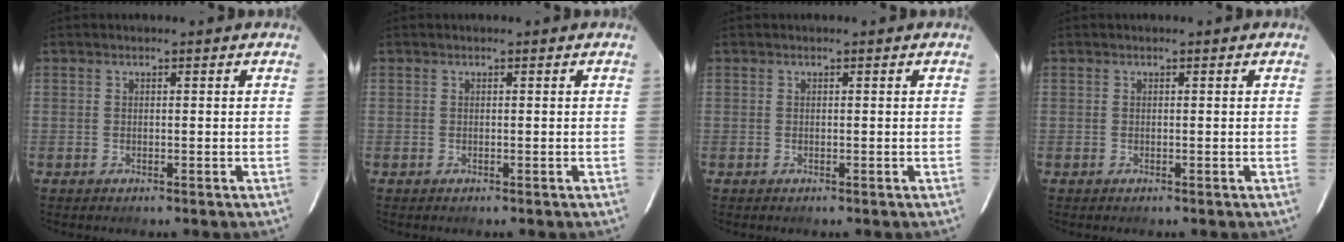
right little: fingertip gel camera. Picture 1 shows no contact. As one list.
[{"total": 0.0}, {"total": 0.0}, {"total": 0.0}]